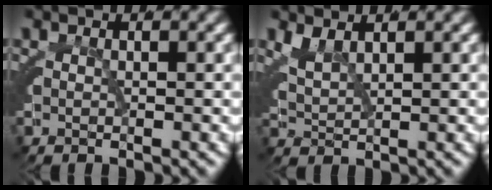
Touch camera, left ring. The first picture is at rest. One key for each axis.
{"total": 1.8, "fx": 1.5, "fy": 0.2, "fz": 1.0, "tx": -0.026, "ty": -0.003, "tz": 0.035}